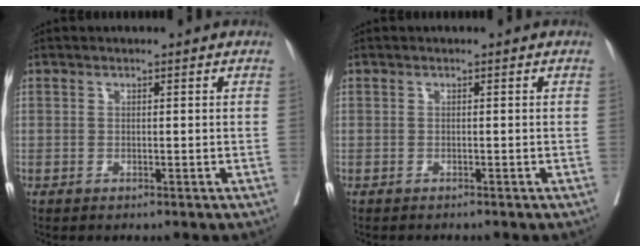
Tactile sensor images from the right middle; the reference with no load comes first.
{"total": 0.9, "force": [-0.8, 0.2, 0.2], "torque": [-0.008, -0.002, -0.013]}